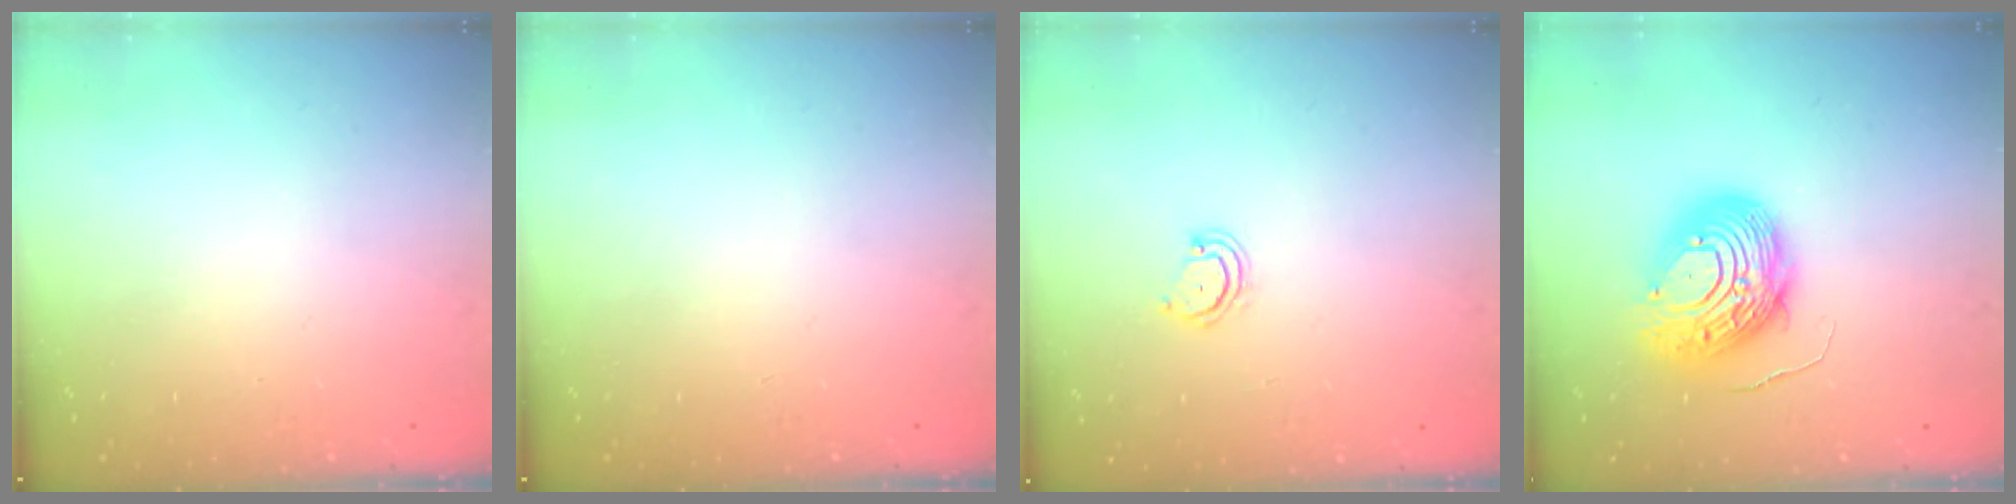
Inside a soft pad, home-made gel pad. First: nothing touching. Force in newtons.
{"total": 0.0}
{"total": 3.9, "press": 3.9, "slide": 0.3}
{"total": 13.4, "press": 13.4, "slide": 1.2}